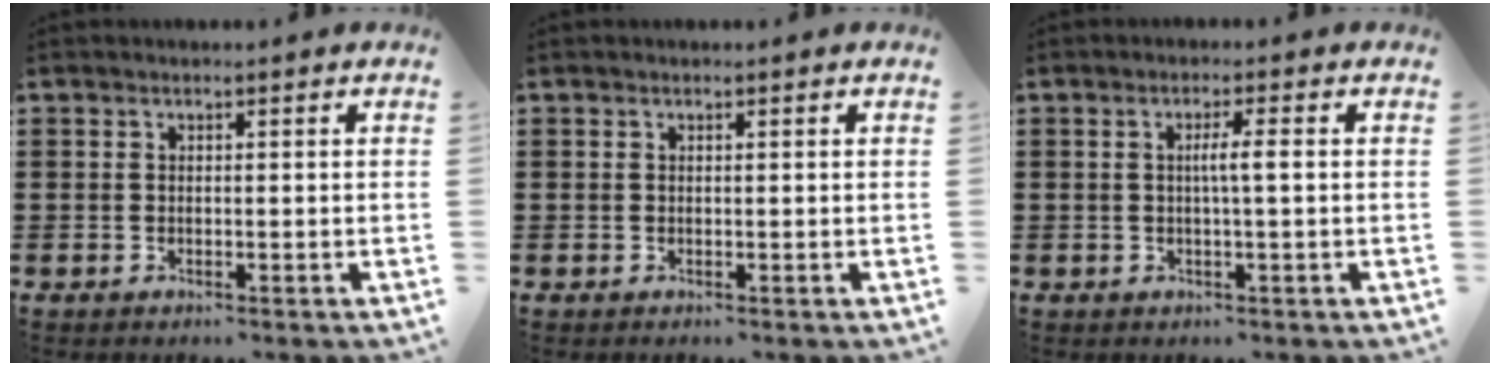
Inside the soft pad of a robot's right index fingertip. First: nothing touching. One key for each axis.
{"total": 0.0}
{"total": 2.8, "fx": 0.0, "fy": 0.0, "fz": 2.8, "tx": -0.050, "ty": -0.002, "tz": -0.004}